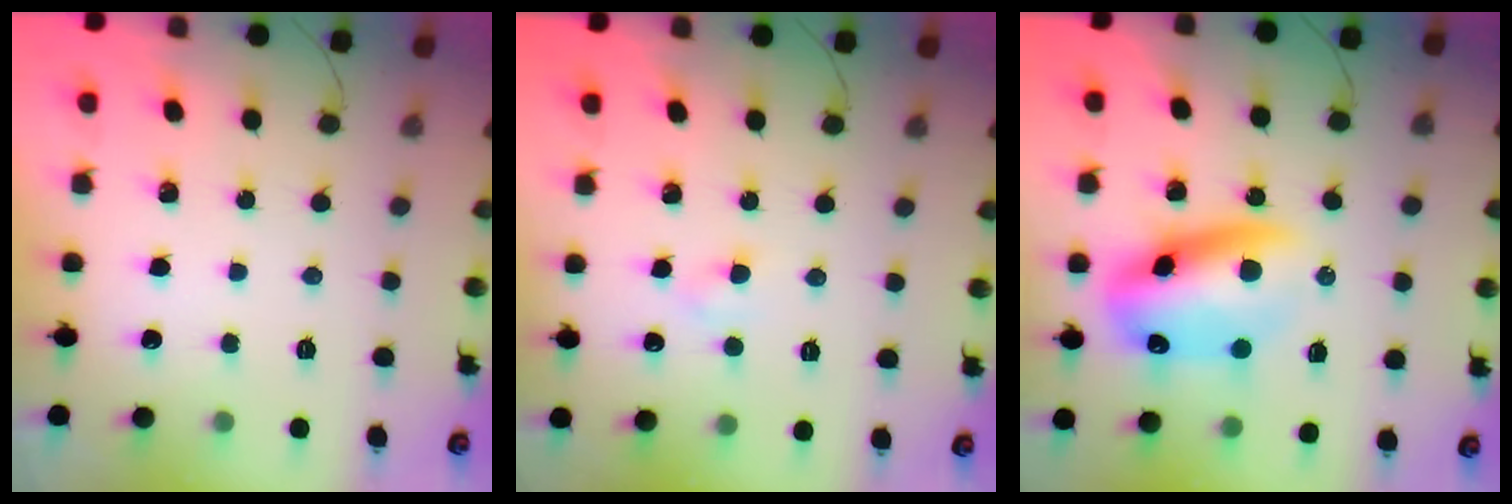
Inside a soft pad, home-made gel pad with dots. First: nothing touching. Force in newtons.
{"total": 2.4, "press": 2.3, "slide": 0.8}
{"total": 14.1, "press": 13.7, "slide": 3.3}